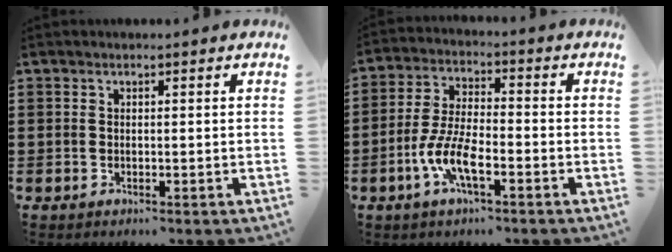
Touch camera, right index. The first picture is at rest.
{"total": 7.2, "force": [-3.4, 2.1, 6.0], "torque": [-0.154, -0.017, -0.073]}